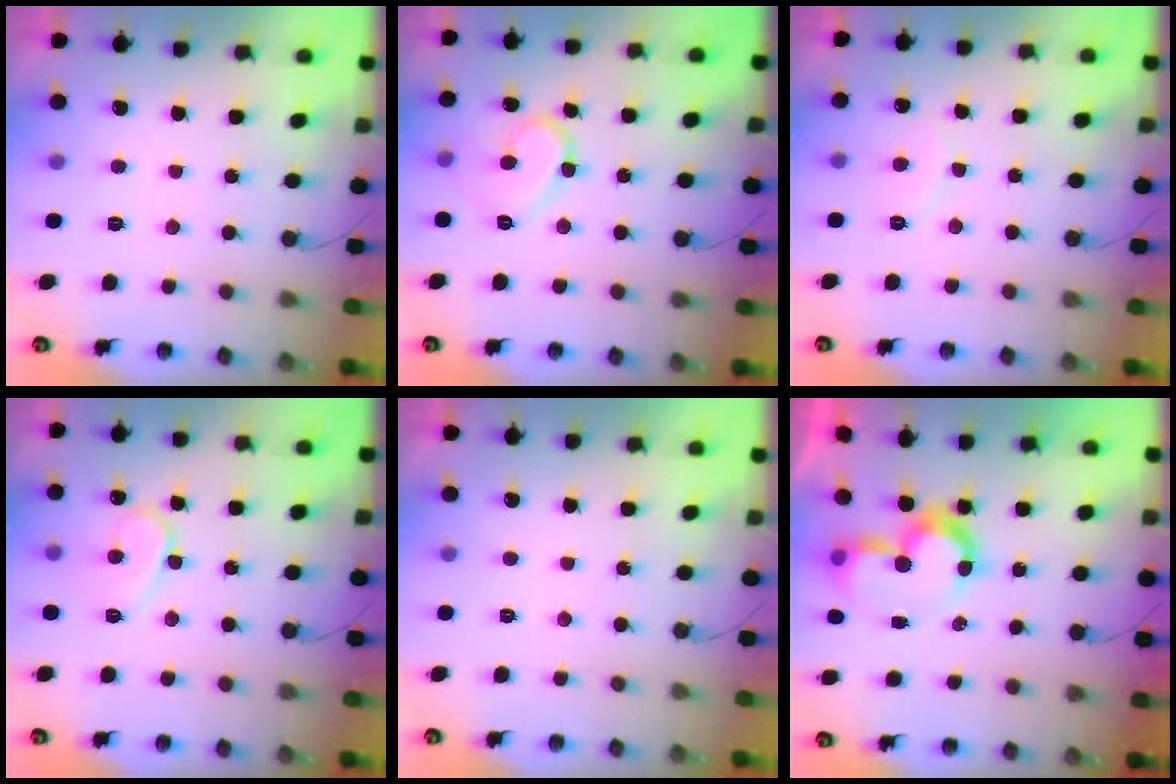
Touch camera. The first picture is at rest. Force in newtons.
{"total": 9.9, "press": 9.9, "slide": 0.2}
{"total": 6.7, "press": 6.7, "slide": 0.6}
{"total": 9.0, "press": 9.0, "slide": 1.1}
{"total": 1.8, "press": 1.8, "slide": 0.1}
{"total": 8.3, "press": 7.7, "slide": 3.1}